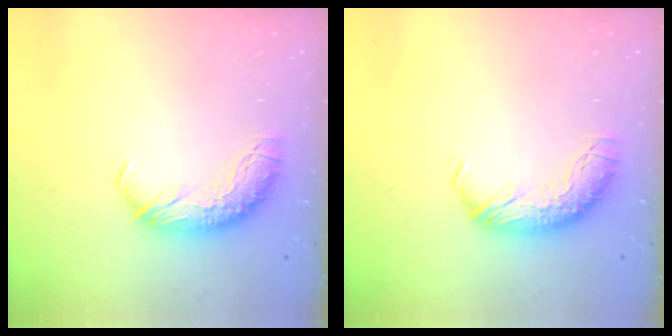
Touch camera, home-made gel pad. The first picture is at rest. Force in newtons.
{"total": 0.0}